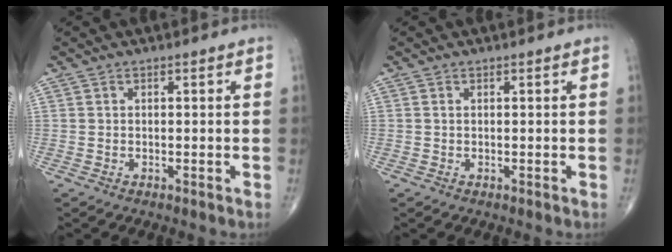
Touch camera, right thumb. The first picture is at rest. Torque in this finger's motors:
{"motor_torque": [0.48, 0.27, -0.19, -0.02, 0.03]}